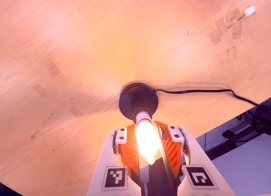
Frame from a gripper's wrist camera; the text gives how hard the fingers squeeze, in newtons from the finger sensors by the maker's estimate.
{"total": 15.3, "left": 14.0, "right": 16.6}